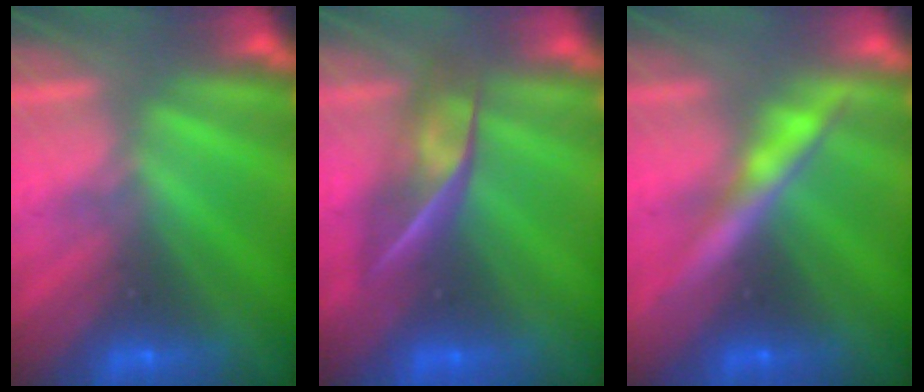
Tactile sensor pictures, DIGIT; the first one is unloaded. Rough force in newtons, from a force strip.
{"total": 2.5}
{"total": 3.3}